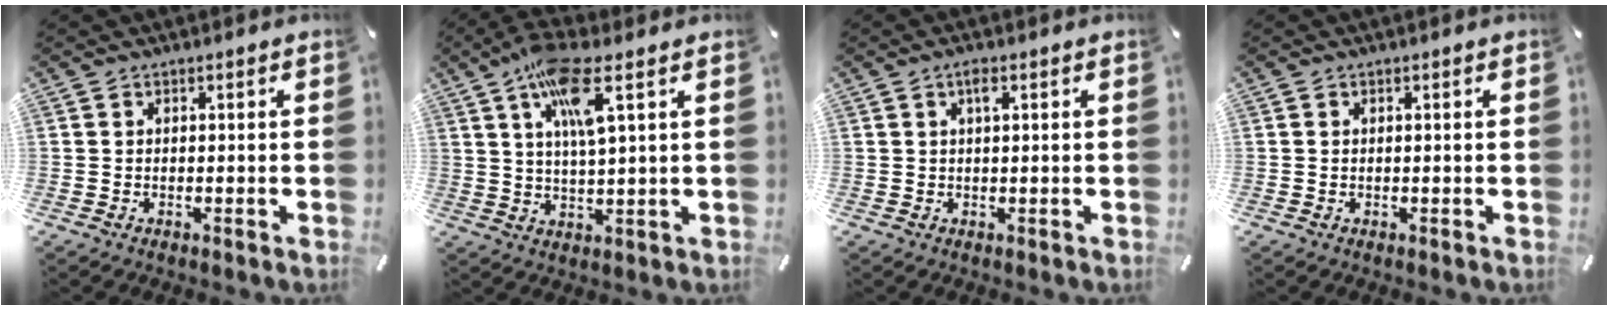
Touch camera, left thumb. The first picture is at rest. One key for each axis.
{"total": 10.8, "fx": 5.0, "fy": 2.1, "fz": 9.3, "tx": -0.180, "ty": -0.001, "tz": 0.085}
{"total": 1.9, "fx": 0.7, "fy": 0.5, "fz": 1.7, "tx": -0.036, "ty": 0.004, "tz": 0.010}
{"total": 0.5, "fx": 0.0, "fy": 0.3, "fz": 0.4, "tx": -0.010, "ty": 0.002, "tz": -0.001}